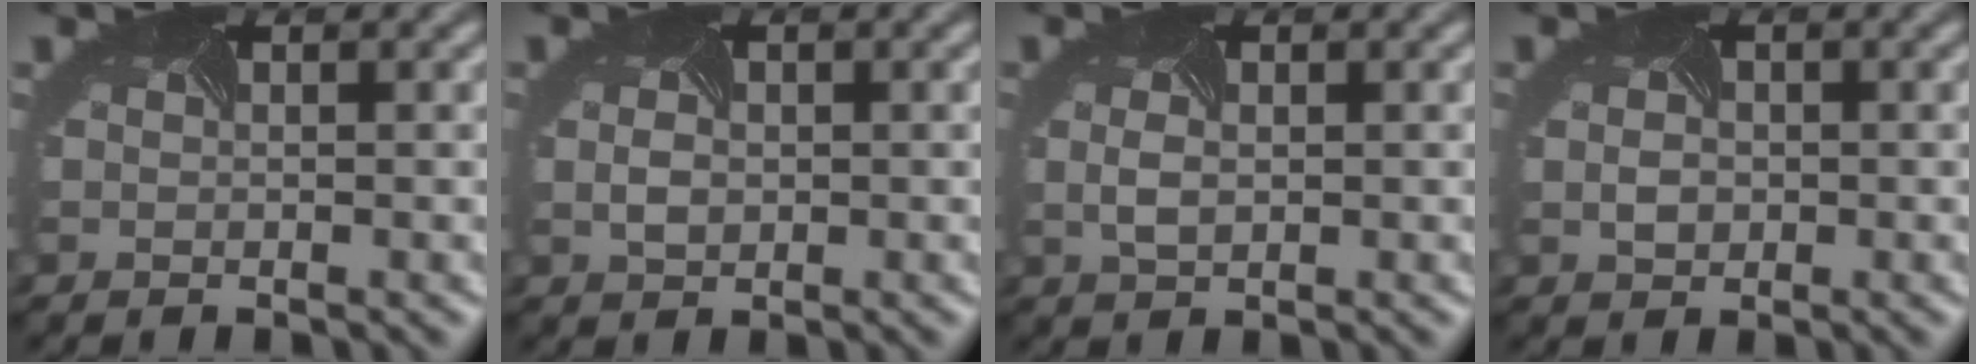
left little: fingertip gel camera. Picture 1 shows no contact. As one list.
[{"total": 1.4, "force": [-0.1, 1.1, 0.8], "torque": [-0.021, -0.003, 0.002]}, {"total": 1.5, "force": [-0.1, 0.9, 1.1], "torque": [-0.033, -0.004, 0.002]}, {"total": 1.6, "force": [-0.1, 1.4, 0.8], "torque": [-0.022, 0.001, 0.004]}]